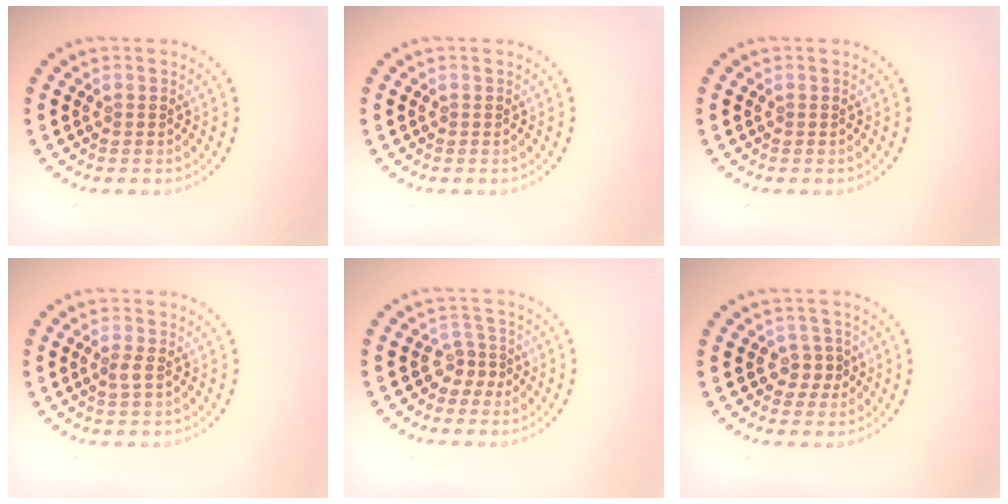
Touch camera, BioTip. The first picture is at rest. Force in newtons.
{"total": 0.0}
{"total": 0.0}
{"total": 1.0, "press": 0.7, "slide": 0.7}
{"total": 1.7, "press": 1.2, "slide": 1.2}
{"total": 1.6, "press": 1.4, "slide": 0.9}